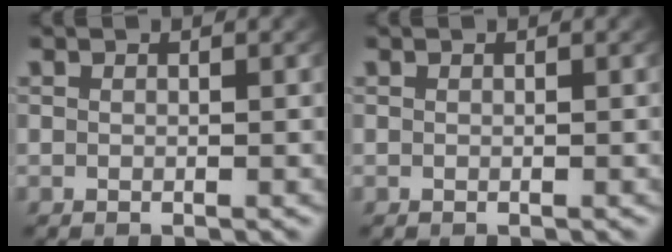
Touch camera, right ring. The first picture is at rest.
{"total": 0.0}